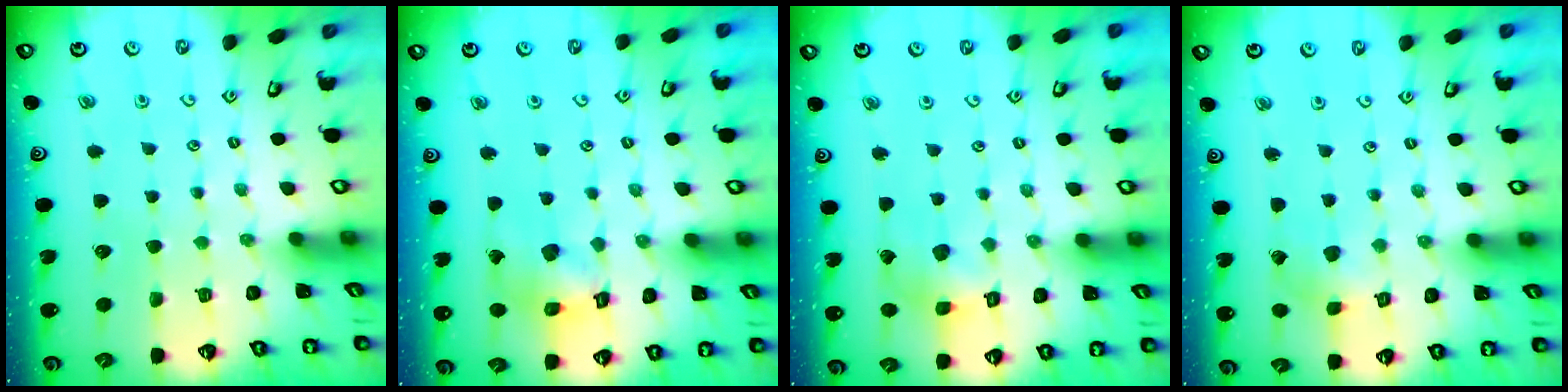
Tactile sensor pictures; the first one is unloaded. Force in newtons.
{"total": 12.3, "press": 12.2, "slide": 1.5}
{"total": 7.0, "press": 7.0, "slide": 0.6}
{"total": 2.7, "press": 2.7, "slide": 0.2}